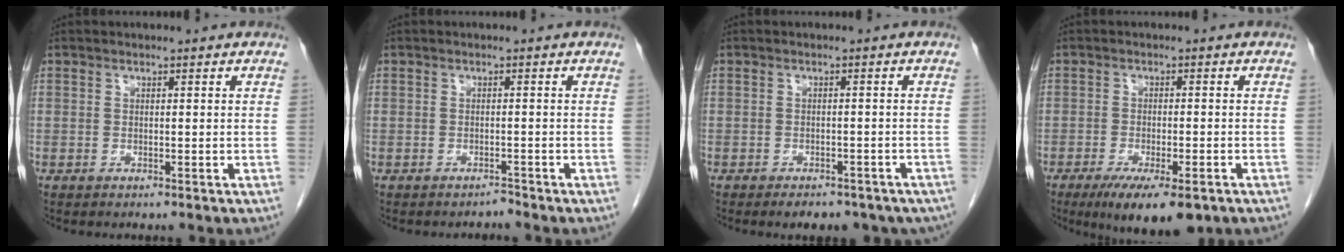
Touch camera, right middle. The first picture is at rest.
{"total": 0.8, "force": [-0.8, 0.0, -0.2], "torque": [0.006, -0.004, -0.012]}
{"total": 8.8, "force": [-6.9, 4.1, 3.7], "torque": [-0.039, 0.000, -0.074]}
{"total": 9.5, "force": [-6.1, 2.6, 6.8], "torque": [-0.101, -0.017, -0.092]}